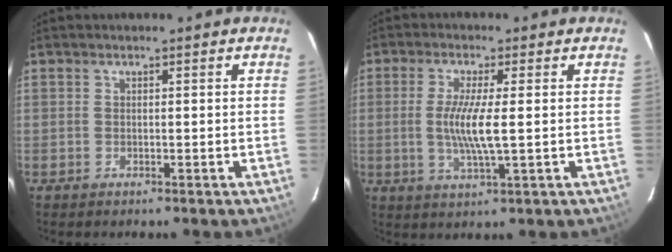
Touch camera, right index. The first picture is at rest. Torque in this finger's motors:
{"motor_torque": [0.82, -0.08, 0.67, 0.17]}